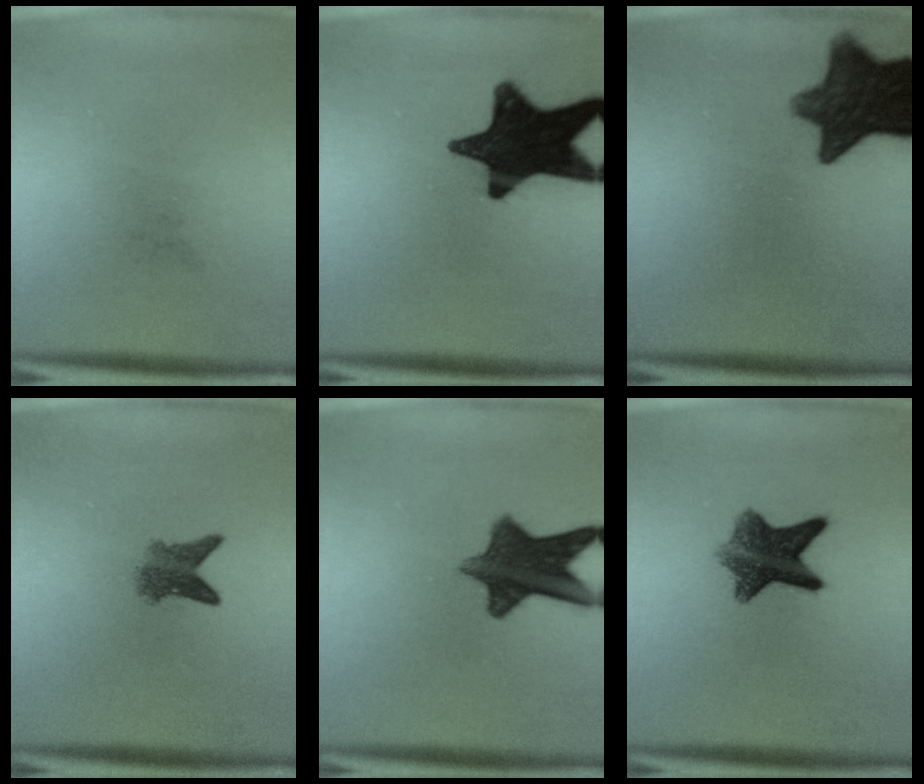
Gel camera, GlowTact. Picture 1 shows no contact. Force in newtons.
{"total": 17.7}
{"total": 12.2}
{"total": 3.4}
{"total": 10.8}
{"total": 8.4}